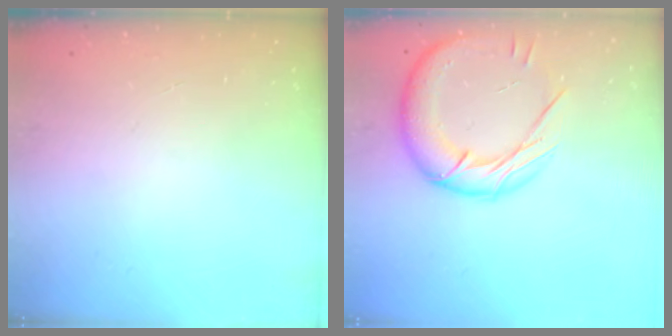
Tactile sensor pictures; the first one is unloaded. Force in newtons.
{"total": 18.0, "press": 17.9, "slide": 2.2}